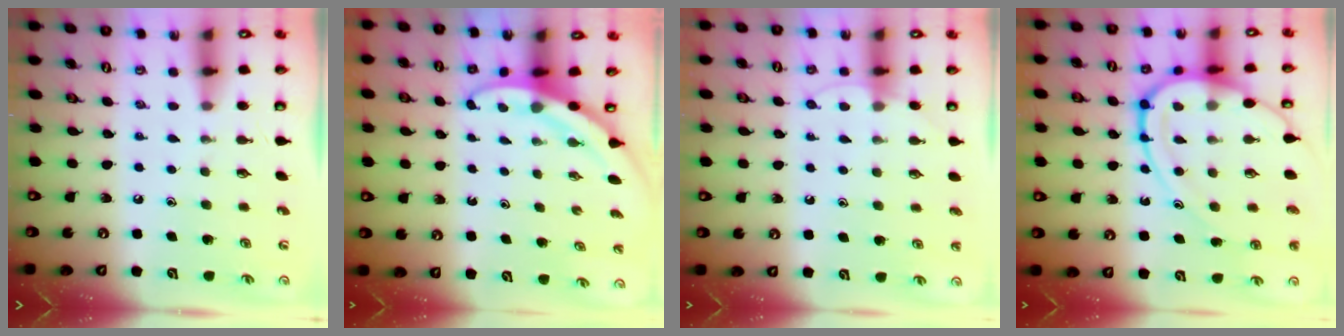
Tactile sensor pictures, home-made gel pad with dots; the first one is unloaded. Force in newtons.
{"total": 3.4, "press": 3.4, "slide": 0.1}
{"total": 4.1, "press": 4.0, "slide": 0.5}
{"total": 13.9, "press": 13.8, "slide": 0.8}